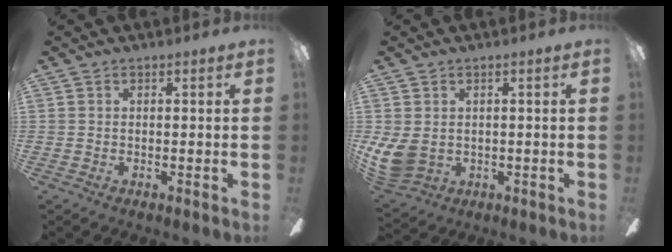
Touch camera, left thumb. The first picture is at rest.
{"total": 7.3, "force": [1.0, 5.5, 4.6], "torque": [-0.100, -0.007, 0.025]}